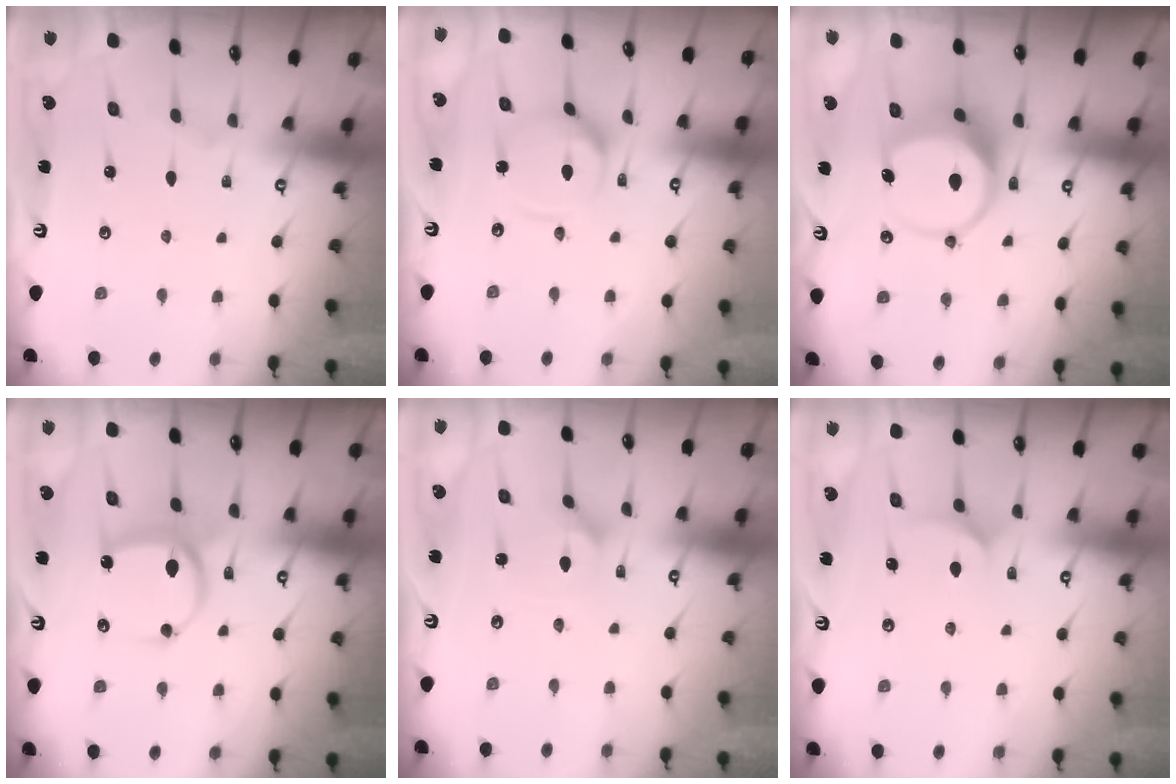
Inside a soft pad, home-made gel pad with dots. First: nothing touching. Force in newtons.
{"total": 8.6, "press": 8.5, "slide": 0.7}
{"total": 9.3, "press": 9.2, "slide": 1.4}
{"total": 9.9, "press": 9.9, "slide": 0.8}
{"total": 2.5, "press": 2.5, "slide": 0.2}
{"total": 7.6, "press": 7.6, "slide": 0.5}